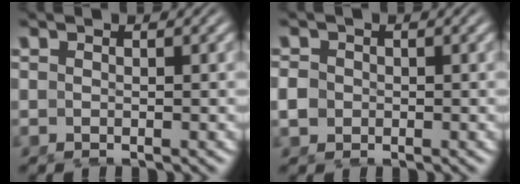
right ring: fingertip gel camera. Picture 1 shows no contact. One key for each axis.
{"total": 1.4, "fx": -0.2, "fy": 1.3, "fz": 0.6, "tx": -0.020, "ty": -0.005, "tz": -0.001}